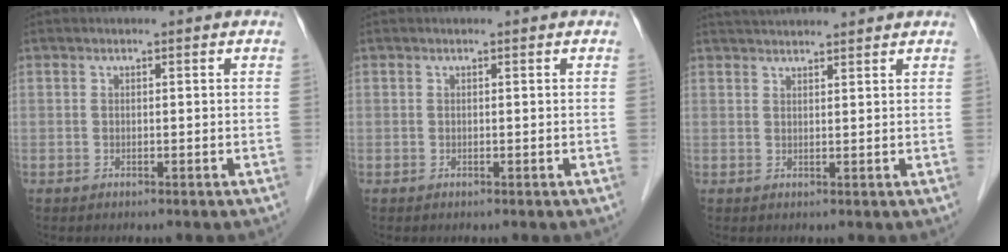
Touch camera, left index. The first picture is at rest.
{"total": 0.0}
{"total": 10.5, "force": [9.9, 0.3, 3.4], "torque": [-0.067, 0.031, 0.152]}